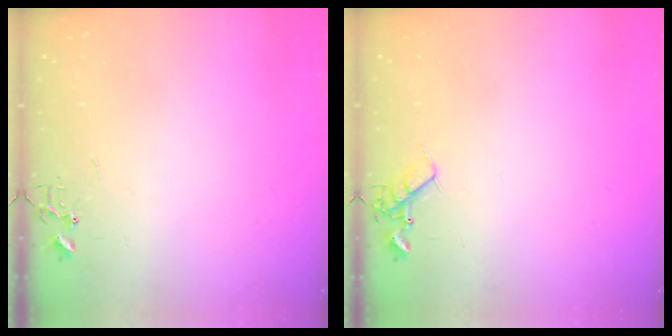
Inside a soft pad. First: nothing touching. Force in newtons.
{"total": 7.5, "press": 7.5, "slide": 0.8}